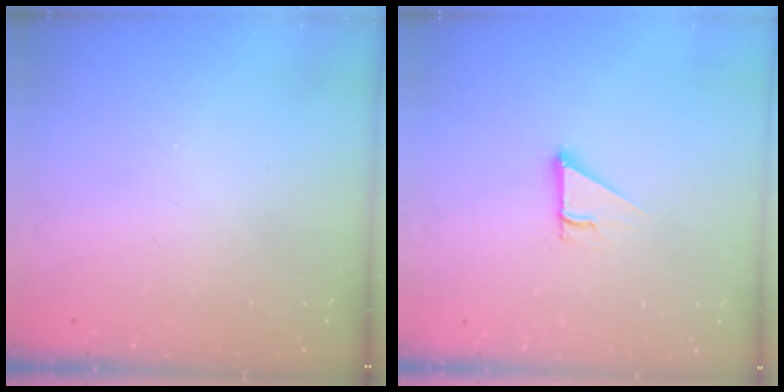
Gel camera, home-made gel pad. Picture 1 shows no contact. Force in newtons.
{"total": 2.5, "press": 2.5, "slide": 0.2}